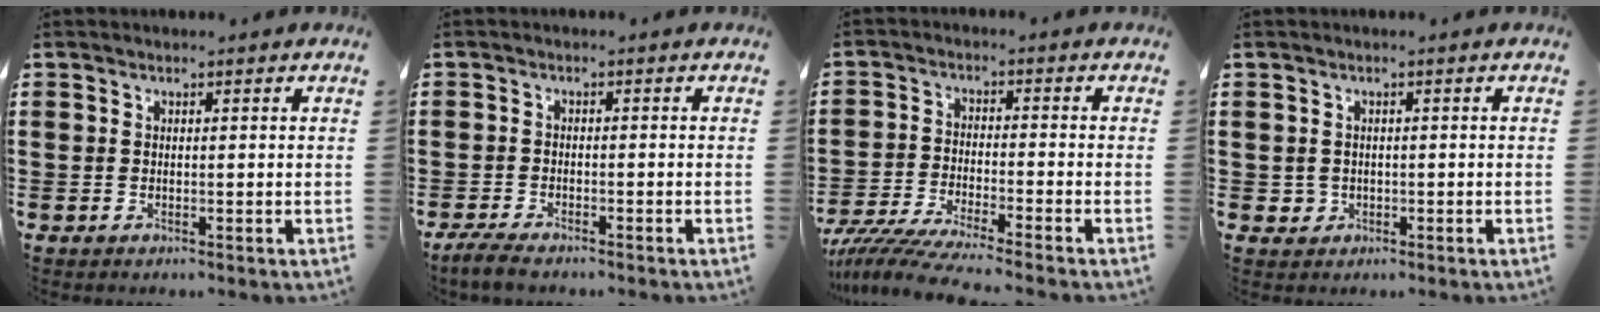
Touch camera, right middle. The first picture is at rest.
{"total": 2.7, "force": [-2.4, 0.5, 1.1], "torque": [-0.035, 0.000, -0.052]}
{"total": 6.4, "force": [-6.0, -0.3, 2.3], "torque": [-0.061, -0.015, -0.121]}
{"total": 1.3, "force": [-0.2, 1.3, 0.3], "torque": [-0.010, 0.004, -0.007]}